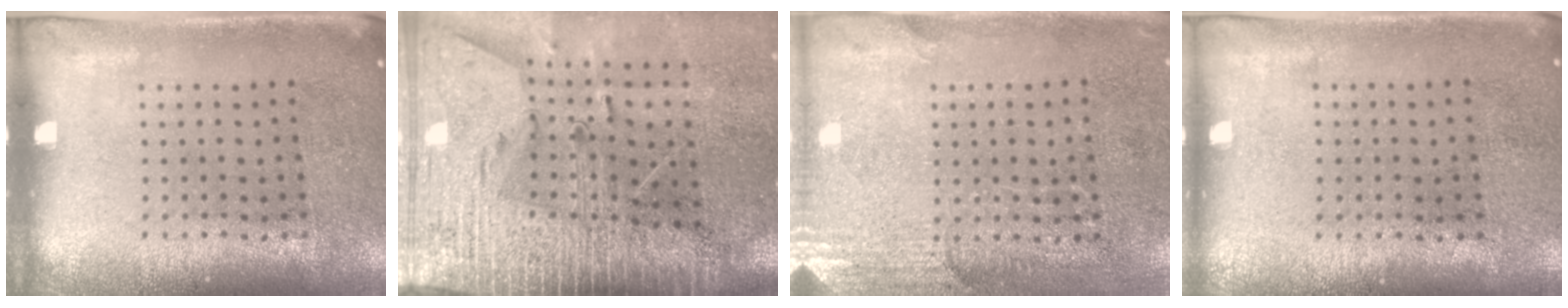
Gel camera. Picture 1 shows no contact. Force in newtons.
{"total": 3.9, "press": 3.2, "slide": 2.2}
{"total": 2.6, "press": 2.3, "slide": 1.2}
{"total": 0.0}